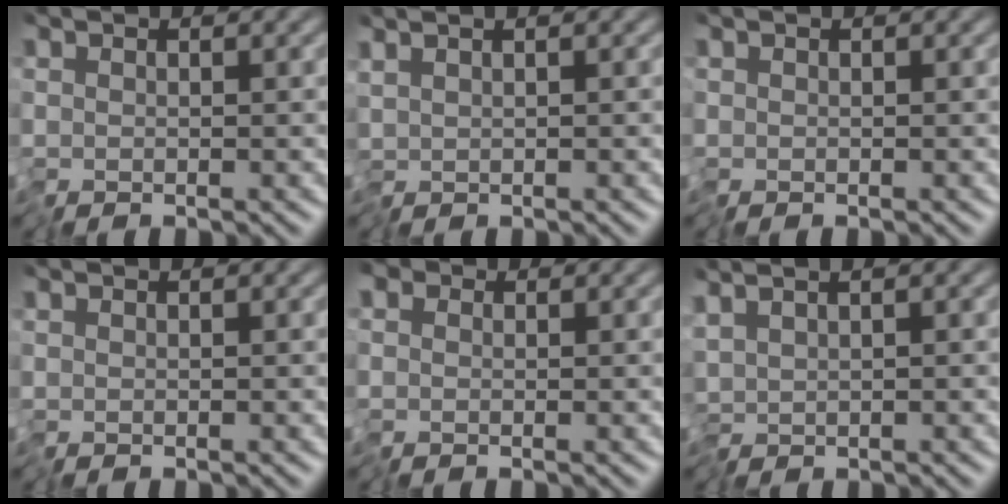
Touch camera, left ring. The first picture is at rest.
{"total": 1.0, "force": [0.2, 0.2, 0.9], "torque": [-0.021, 0.003, 0.004]}
{"total": 0.0}
{"total": 0.0}
{"total": 1.4, "force": [-0.3, 1.3, 0.3], "torque": [-0.009, -0.001, -0.010]}
{"total": 1.6, "force": [0.4, 0.4, 1.6], "torque": [-0.034, 0.005, 0.006]}